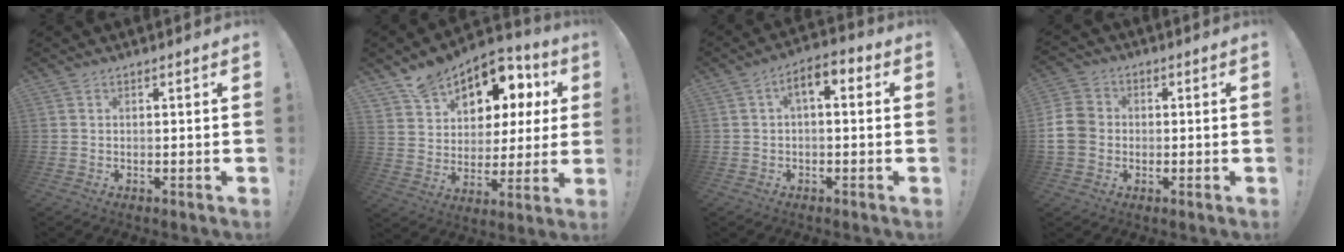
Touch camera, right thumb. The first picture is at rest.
{"total": 14.1, "force": [10.3, 8.8, 4.0], "torque": [-0.055, -0.079, 0.202]}
{"total": 5.6, "force": [0.7, 2.6, 4.9], "torque": [-0.077, -0.001, 0.013]}
{"total": 10.0, "force": [-0.7, 8.5, 5.2], "torque": [-0.114, 0.017, -0.009]}